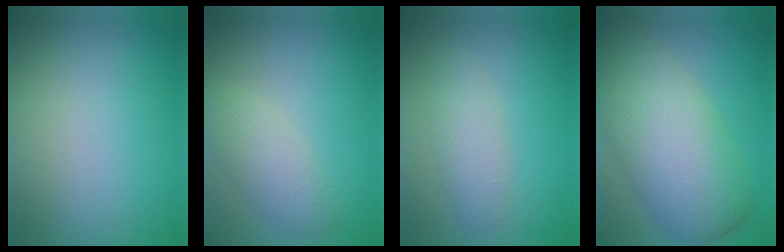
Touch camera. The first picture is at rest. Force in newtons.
{"total": 2.8, "press": 2.8, "slide": 0.1}
{"total": 2.3, "press": 2.3, "slide": 0.1}
{"total": 9.5, "press": 9.5, "slide": 0.7}